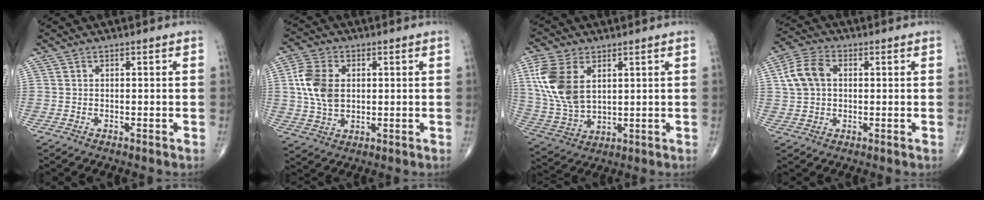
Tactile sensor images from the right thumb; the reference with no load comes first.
{"total": 9.5, "force": [1.4, 6.7, 6.7], "torque": [-0.128, 0.003, 0.030]}
{"total": 13.7, "force": [4.3, 8.4, 10.0], "torque": [-0.213, -0.011, 0.095]}
{"total": 7.8, "force": [1.4, 5.5, 5.3], "torque": [-0.107, 0.017, 0.024]}